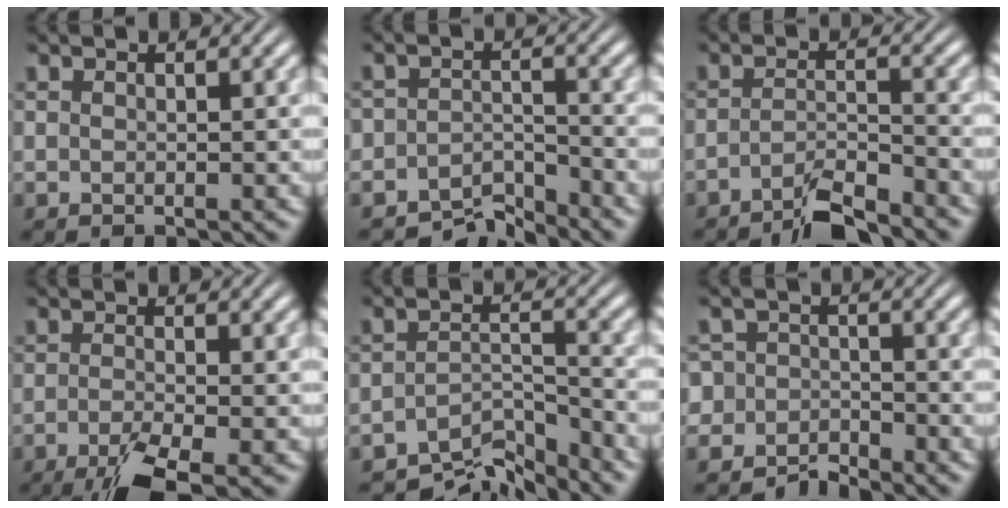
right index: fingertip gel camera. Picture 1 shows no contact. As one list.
[{"total": 4.9, "force": [-4.5, 1.5, 0.9], "torque": [0.005, -0.009, -0.082]}, {"total": 4.6, "force": [-4.2, 0.4, 1.6], "torque": [-0.018, -0.009, -0.069]}, {"total": 4.8, "force": [-3.3, 1.1, 3.4], "torque": [-0.061, -0.022, -0.046]}, {"total": 6.8, "force": [-5.9, 2.0, 2.7], "torque": [-0.031, -0.023, -0.091]}, {"total": 4.2, "force": [-3.4, 2.4, 0.0], "torque": [-0.003, -0.018, -0.061]}]